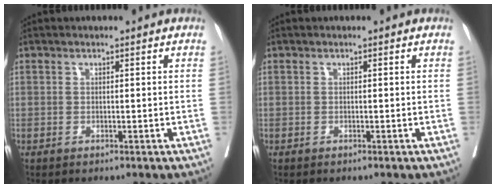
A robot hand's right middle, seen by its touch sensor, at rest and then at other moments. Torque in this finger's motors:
{"motor_torque": [0.00, -0.07, 0.00, 0.01]}